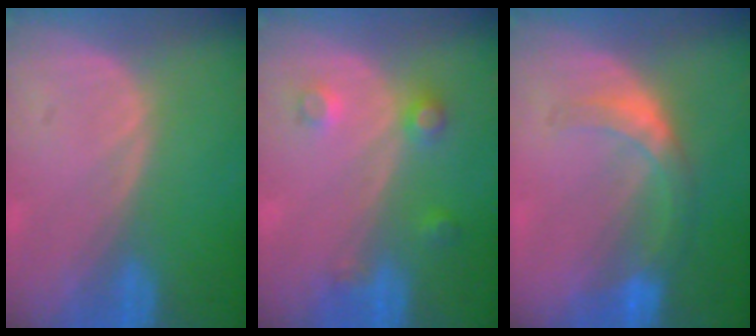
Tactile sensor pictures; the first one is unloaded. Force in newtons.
{"total": 3.5, "press": 3.1, "slide": 1.5}
{"total": 5.8, "press": 5.1, "slide": 2.7}